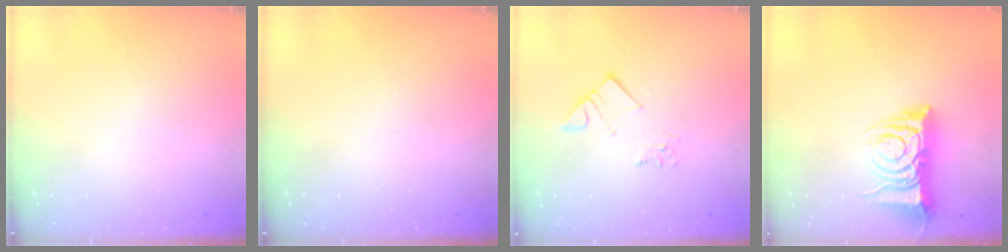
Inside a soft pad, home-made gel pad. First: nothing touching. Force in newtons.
{"total": 0.0}
{"total": 3.4, "press": 3.4, "slide": 0.2}
{"total": 10.2, "press": 10.1, "slide": 1.3}